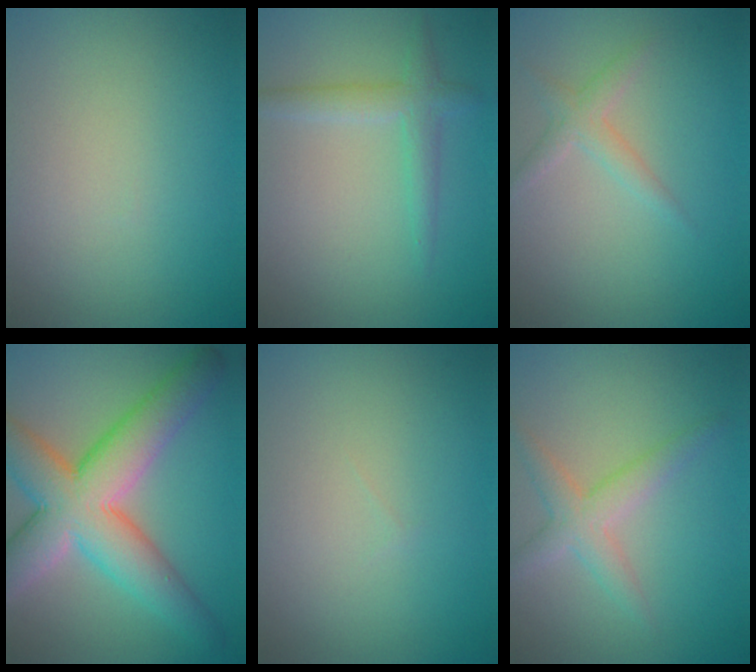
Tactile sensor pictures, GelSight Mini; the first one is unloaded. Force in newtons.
{"total": 2.2, "press": 2.2, "slide": 0.1}
{"total": 1.7, "press": 1.7, "slide": 0.1}
{"total": 9.9, "press": 9.8, "slide": 0.5}
{"total": 0.0}
{"total": 2.8, "press": 2.8, "slide": 0.1}